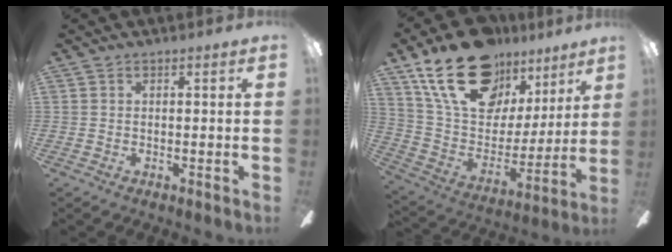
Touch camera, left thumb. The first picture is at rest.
{"total": 23.9, "force": [15.5, 13.6, 12.0], "torque": [-0.209, -0.080, 0.286]}